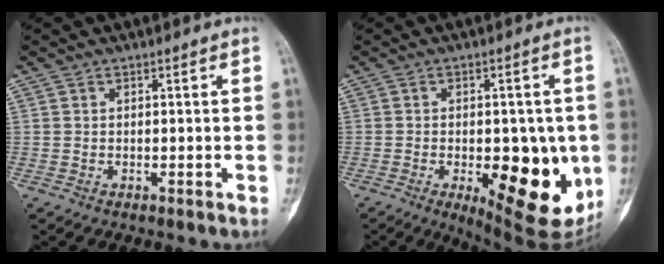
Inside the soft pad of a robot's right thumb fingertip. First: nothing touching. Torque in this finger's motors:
{"motor_torque": [-0.26, 0.89, 0.76, 0.38, 0.03]}